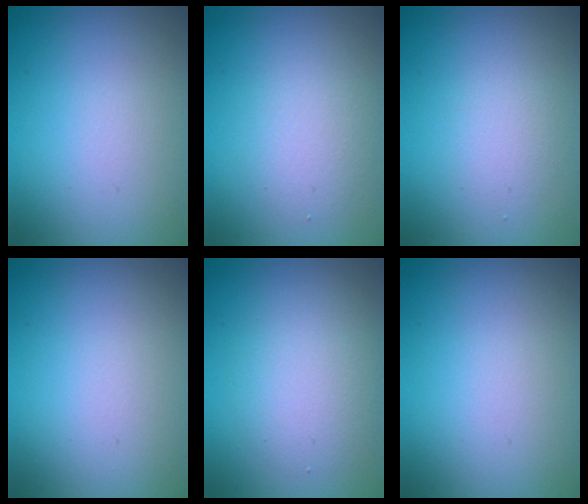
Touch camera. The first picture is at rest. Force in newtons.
{"total": 2.4, "press": 2.4, "slide": 0.1}
{"total": 1.4, "press": 1.4, "slide": 0.1}
{"total": 0.0}
{"total": 3.2, "press": 3.2, "slide": 0.3}
{"total": 0.0}